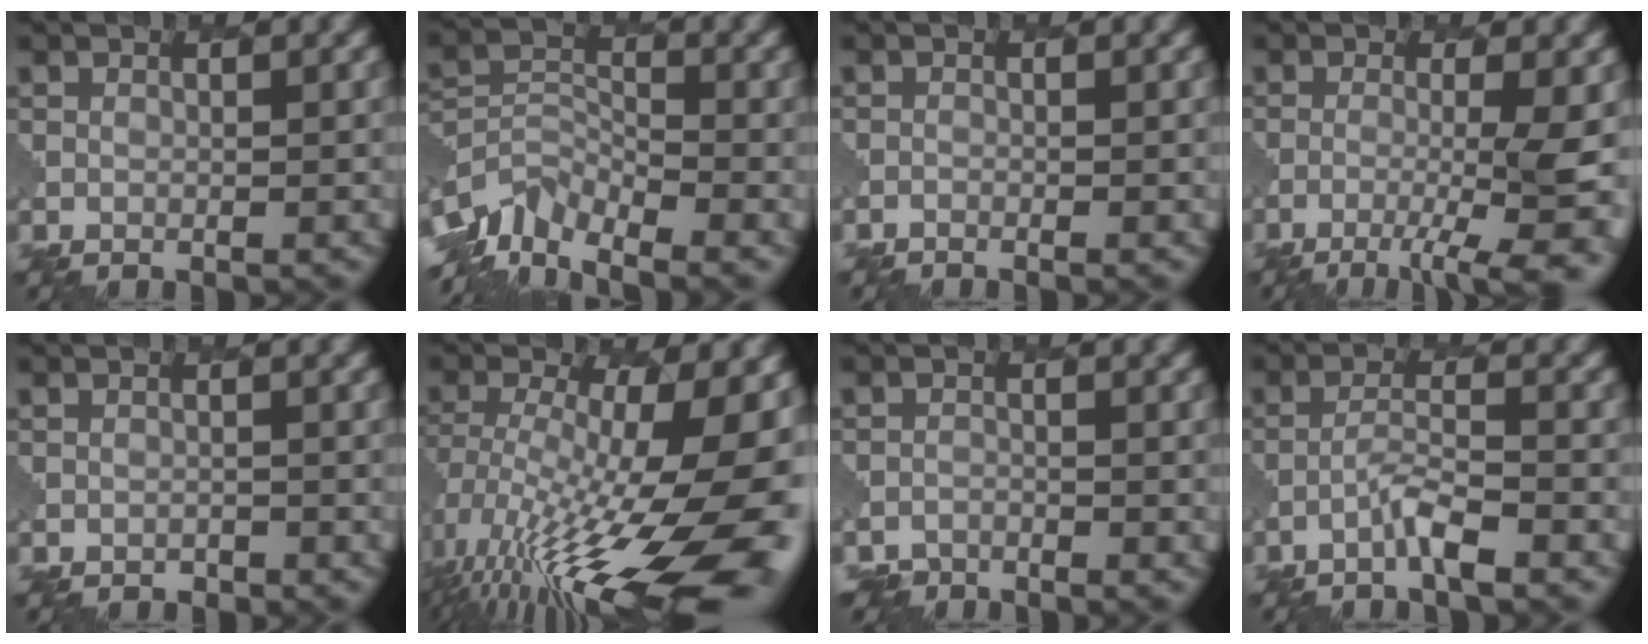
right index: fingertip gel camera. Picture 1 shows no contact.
{"total": 5.7, "force": [-4.5, 2.7, 2.3], "torque": [-0.040, -0.011, -0.100]}
{"total": 1.0, "force": [-1.0, 0.1, 0.2], "torque": [-0.005, 0.004, -0.023]}
{"total": 7.0, "force": [-2.9, 1.6, 6.2], "torque": [-0.093, -0.004, -0.046]}
{"total": 0.7, "force": [-0.6, 0.1, -0.4], "torque": [0.006, -0.002, -0.012]}
{"total": 18.0, "force": [-5.2, 7.0, 15.8], "torque": [-0.265, -0.022, -0.072]}
{"total": 2.2, "force": [-2.1, 0.1, -0.7], "torque": [0.001, -0.001, -0.036]}
{"total": 2.4, "force": [-1.7, 0.0, 1.7], "torque": [-0.039, 0.010, -0.044]}